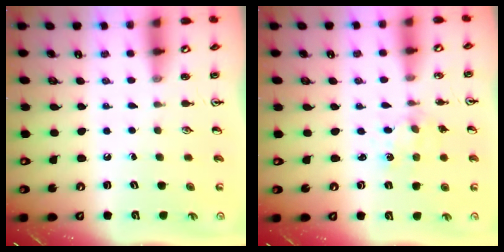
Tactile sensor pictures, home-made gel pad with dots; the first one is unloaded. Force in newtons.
{"total": 3.0, "press": 3.0, "slide": 0.3}